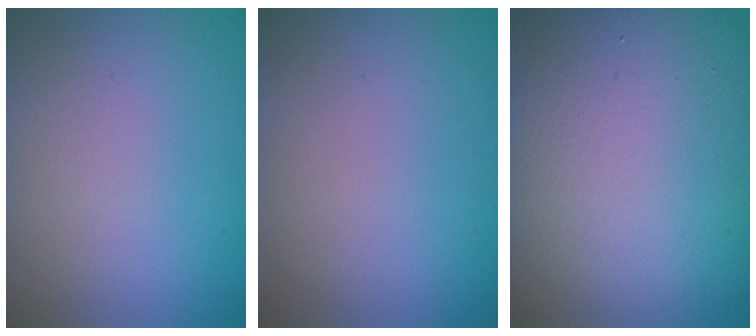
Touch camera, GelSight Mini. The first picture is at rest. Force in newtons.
{"total": 0.0}
{"total": 17.8, "press": 17.8, "slide": 0.7}